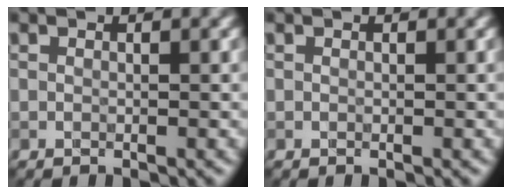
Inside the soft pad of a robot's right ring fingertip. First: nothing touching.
{"total": 0.0}